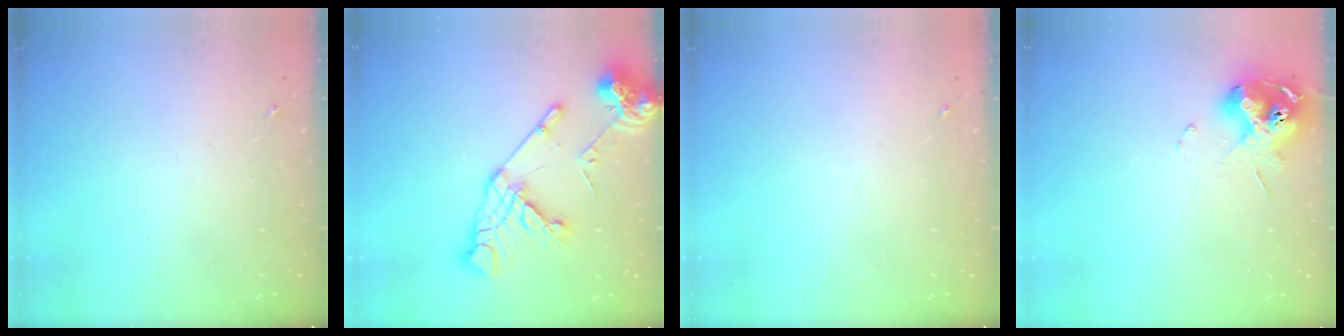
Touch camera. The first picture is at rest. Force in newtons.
{"total": 16.3, "press": 16.2, "slide": 2.1}
{"total": 0.0}
{"total": 11.0, "press": 10.9, "slide": 1.3}